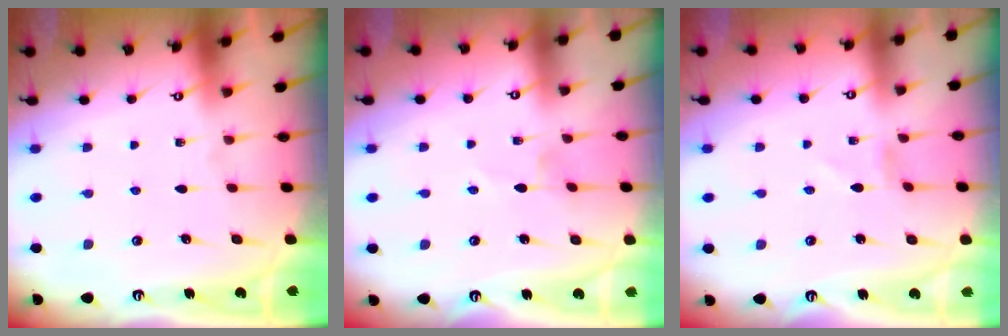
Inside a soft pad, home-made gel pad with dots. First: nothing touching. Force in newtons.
{"total": 0.9, "press": 0.9, "slide": 0.2}
{"total": 0.8, "press": 0.8, "slide": 0.1}